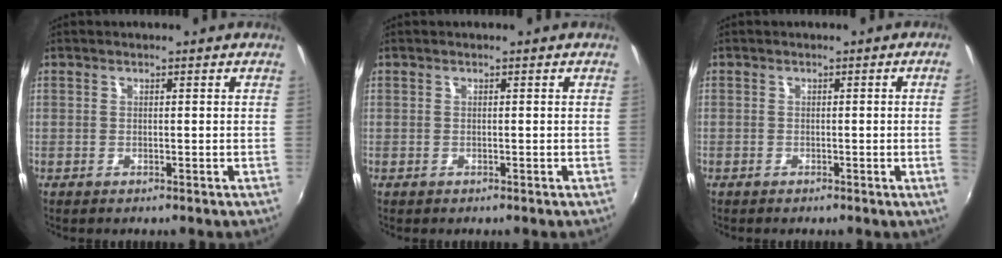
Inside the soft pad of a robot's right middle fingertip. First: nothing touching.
{"total": 0.0}
{"total": 2.3, "force": [-0.2, -1.4, 1.8], "torque": [-0.025, -0.013, 0.002]}